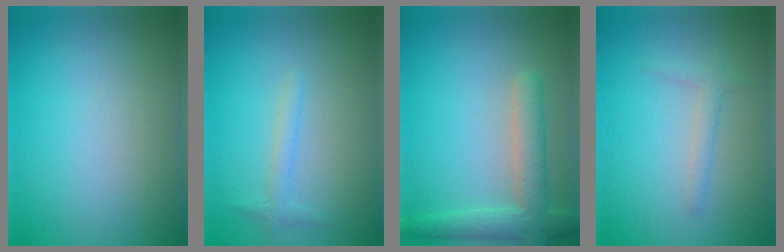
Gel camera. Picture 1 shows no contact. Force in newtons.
{"total": 1.4, "press": 1.4, "slide": 0.0}
{"total": 4.6, "press": 4.6, "slide": 0.5}
{"total": 1.5, "press": 1.5, "slide": 0.1}